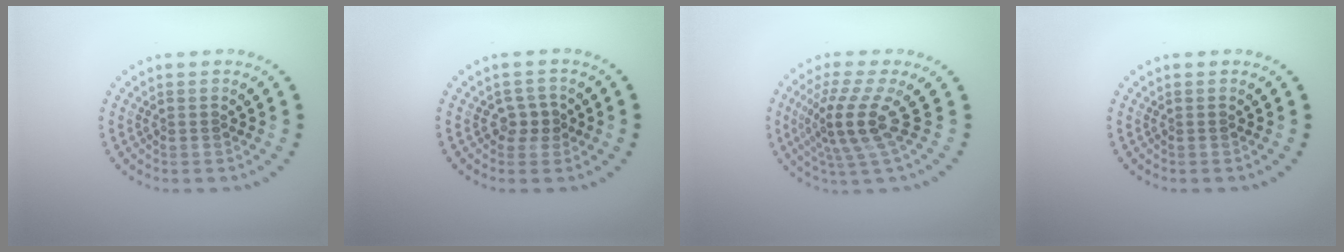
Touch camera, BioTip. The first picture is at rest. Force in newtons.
{"total": 1.9, "press": 1.8, "slide": 0.7}
{"total": 4.4, "press": 3.1, "slide": 3.2}
{"total": 0.0}